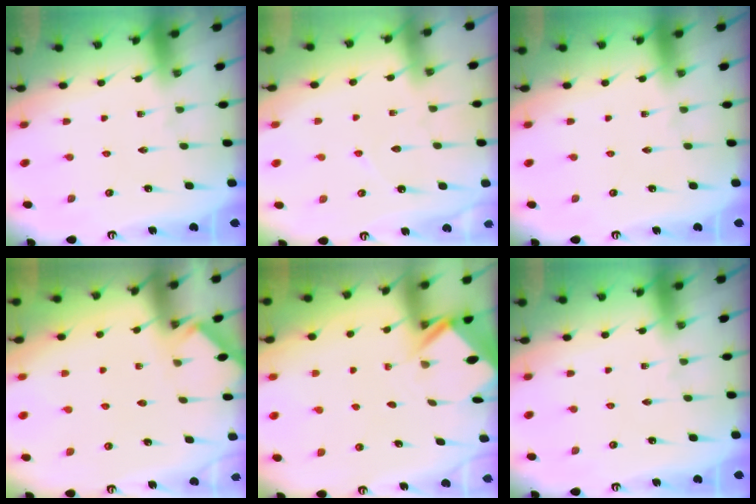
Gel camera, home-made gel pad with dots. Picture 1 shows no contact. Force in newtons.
{"total": 3.2, "press": 3.2, "slide": 0.3}
{"total": 0.0}
{"total": 1.9, "press": 1.8, "slide": 0.3}
{"total": 2.5, "press": 2.5, "slide": 0.2}
{"total": 0.0}